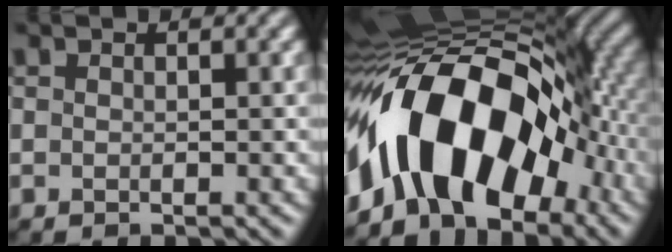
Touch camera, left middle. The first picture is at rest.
{"total": 15.0, "force": [-4.7, 8.6, 11.3], "torque": [-0.175, 0.020, -0.090]}